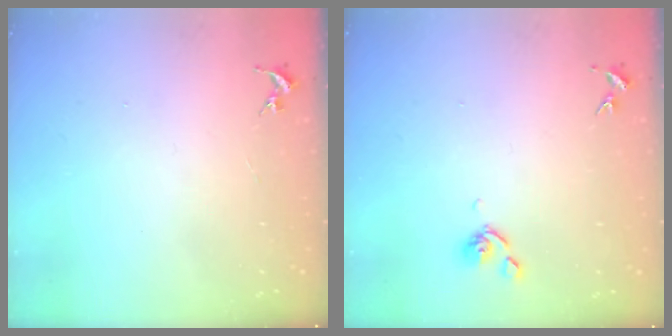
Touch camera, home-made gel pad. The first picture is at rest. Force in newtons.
{"total": 5.8, "press": 5.7, "slide": 1.1}